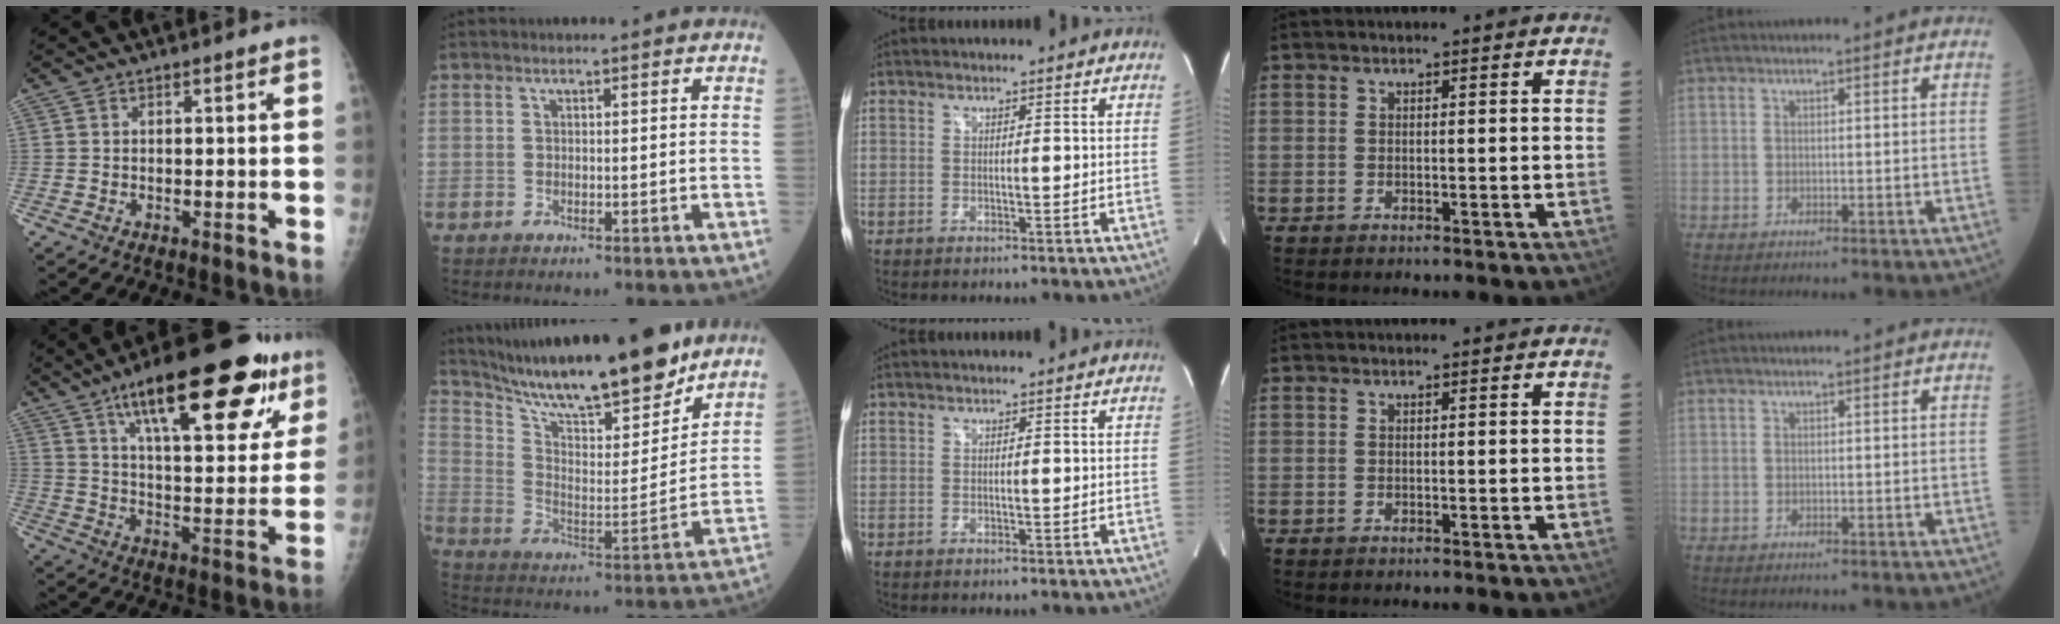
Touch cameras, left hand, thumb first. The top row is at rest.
{"thumb": {"total": 27.9, "force": [15.4, 9.4, 21.2], "torque": [-0.281, -0.025, 0.234]}, "index": {"total": 20.8, "force": [18.2, 2.4, 9.7], "torque": [-0.175, -0.016, 0.294]}}